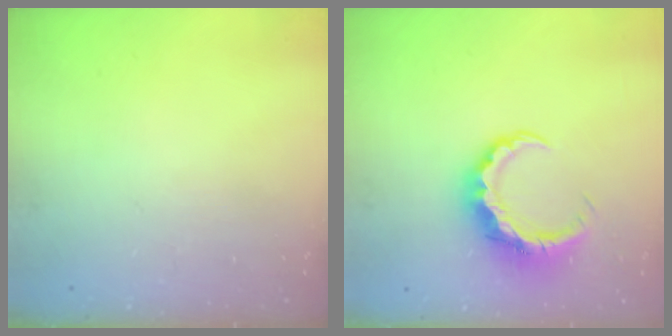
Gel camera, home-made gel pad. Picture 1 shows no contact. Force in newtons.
{"total": 7.2, "press": 7.2, "slide": 1.0}